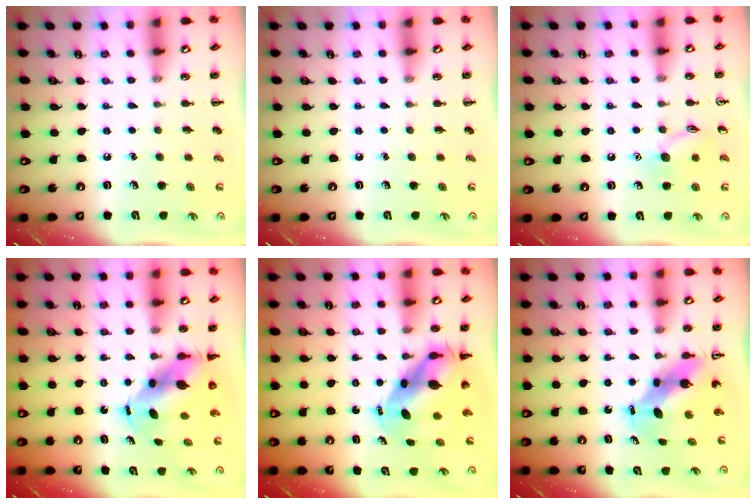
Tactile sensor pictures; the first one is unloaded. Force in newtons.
{"total": 0.0}
{"total": 9.2, "press": 9.2, "slide": 0.4}
{"total": 7.2, "press": 6.9, "slide": 2.0}
{"total": 8.2, "press": 8.0, "slide": 1.9}
{"total": 7.5, "press": 7.1, "slide": 2.2}